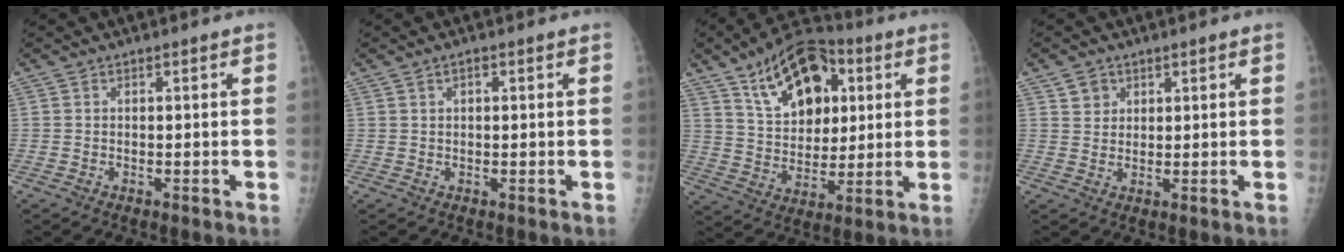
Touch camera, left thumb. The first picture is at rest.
{"total": 0.9, "force": [0.3, 0.6, 0.6], "torque": [-0.003, 0.002, 0.005]}
{"total": 17.8, "force": [7.3, 10.9, 12.0], "torque": [-0.145, -0.014, 0.126]}
{"total": 3.0, "force": [1.7, 2.4, 0.5], "torque": [0.010, -0.010, 0.026]}